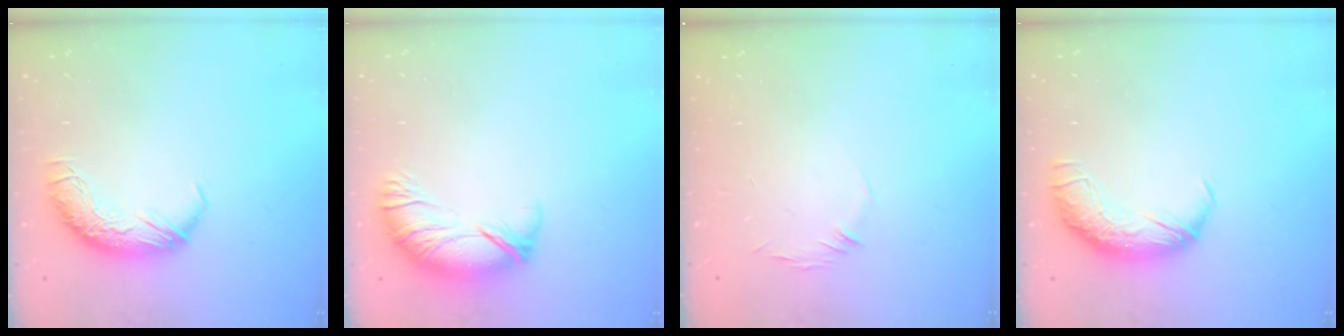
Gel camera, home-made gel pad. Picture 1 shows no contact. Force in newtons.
{"total": 3.1, "press": 2.3, "slide": 2.0}
{"total": 7.6, "press": 7.6, "slide": 0.7}
{"total": 1.5, "press": 0.2, "slide": 1.5}